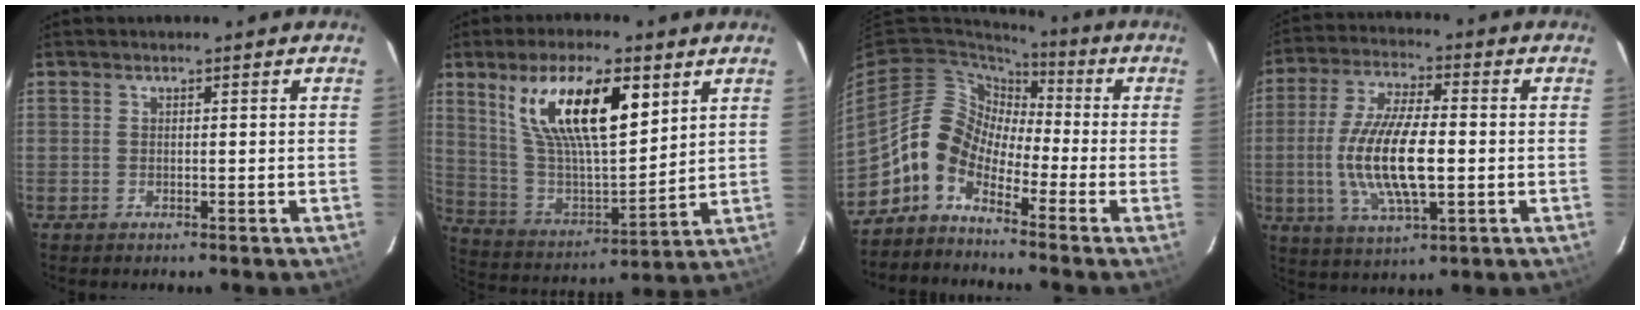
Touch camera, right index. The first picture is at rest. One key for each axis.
{"total": 18.7, "fx": 8.9, "fy": 6.5, "fz": 15.1, "tx": -0.271, "ty": 0.004, "tz": 0.173}
{"total": 8.8, "fx": -4.6, "fy": 6.2, "fz": 4.3, "tx": -0.074, "ty": 0.034, "tz": -0.118}
{"total": 15.0, "fx": -1.7, "fy": 4.9, "fz": 14.1, "tx": -0.285, "ty": -0.004, "tz": -0.028}